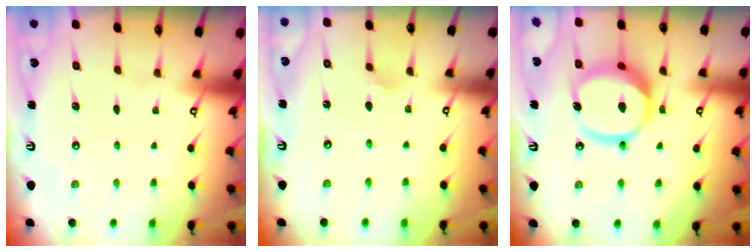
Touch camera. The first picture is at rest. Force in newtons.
{"total": 2.7, "press": 2.7, "slide": 0.6}
{"total": 15.2, "press": 15.1, "slide": 1.8}